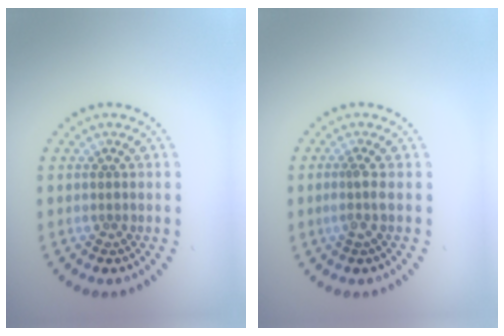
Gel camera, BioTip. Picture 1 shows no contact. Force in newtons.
{"total": 1.4, "press": 1.0, "slide": 0.9}